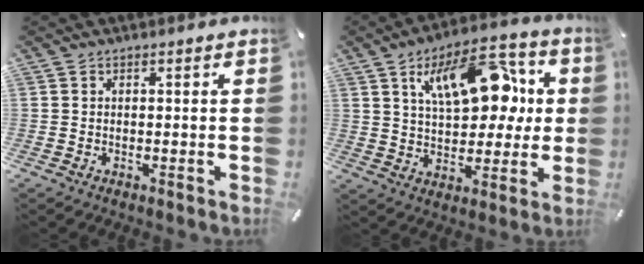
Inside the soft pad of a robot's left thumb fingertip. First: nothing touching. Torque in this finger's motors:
{"motor_torque": [0.78, 0.80, 1.46, -1.31, 0.44]}